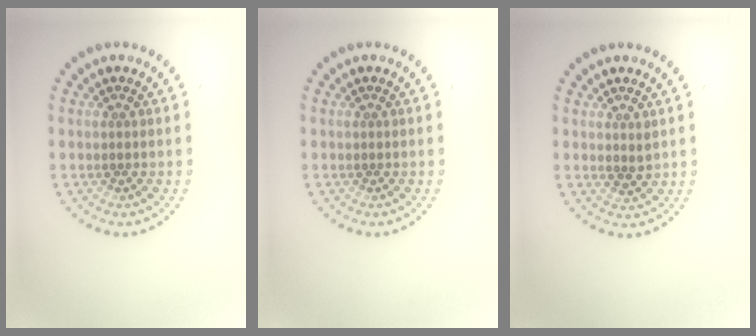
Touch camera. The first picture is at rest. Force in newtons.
{"total": 0.0}
{"total": 1.1, "press": 1.0, "slide": 0.5}